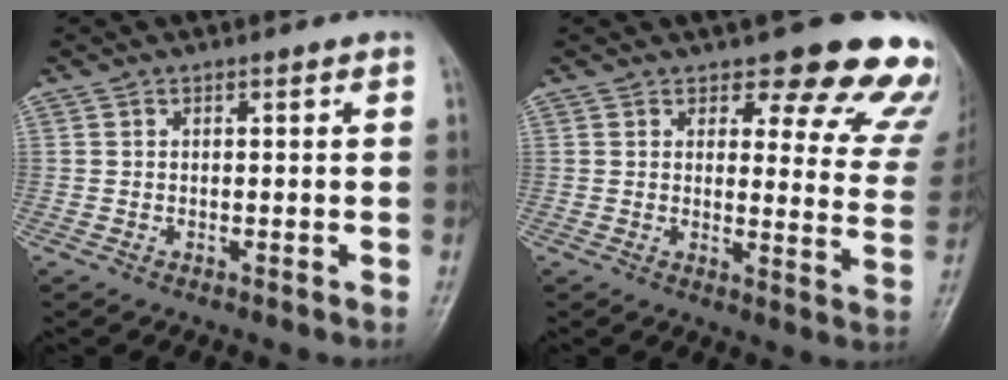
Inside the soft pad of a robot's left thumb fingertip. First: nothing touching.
{"total": 16.4, "force": [14.0, 5.4, 6.6], "torque": [-0.017, -0.100, 0.137]}